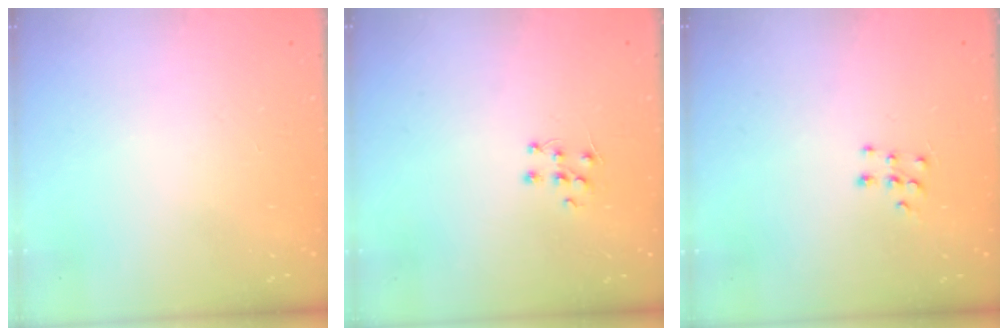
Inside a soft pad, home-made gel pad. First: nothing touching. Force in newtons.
{"total": 4.9, "press": 4.9, "slide": 0.4}
{"total": 6.0, "press": 6.0, "slide": 0.4}